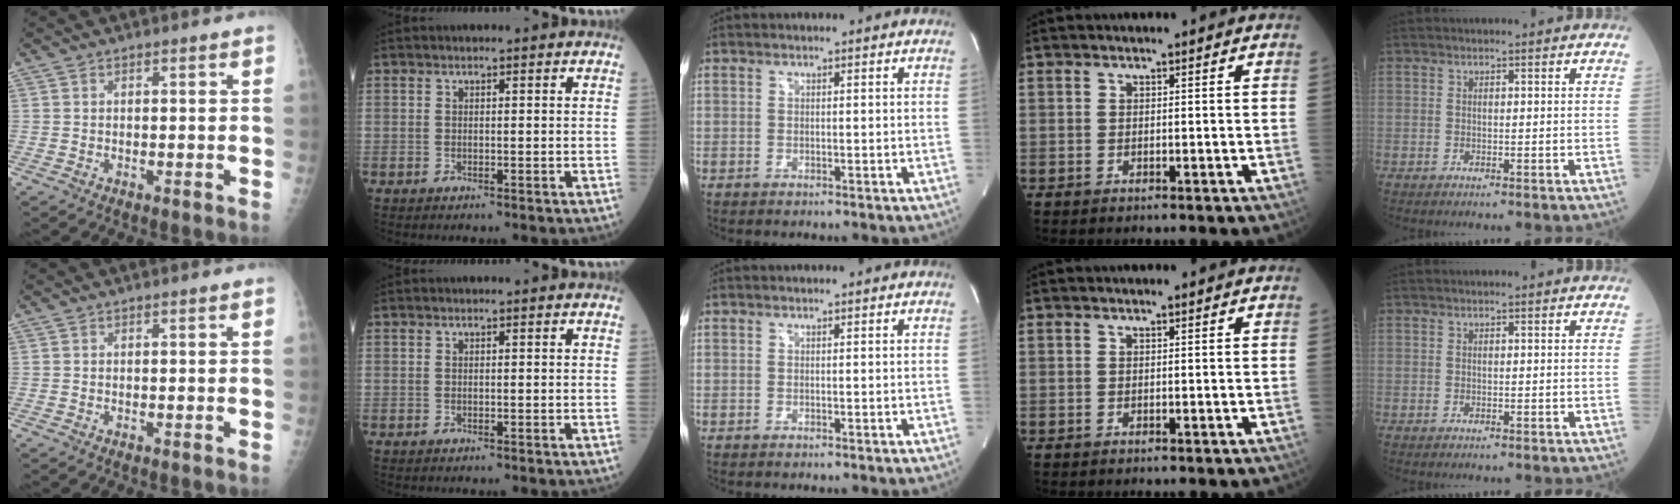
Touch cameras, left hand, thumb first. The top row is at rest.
{}